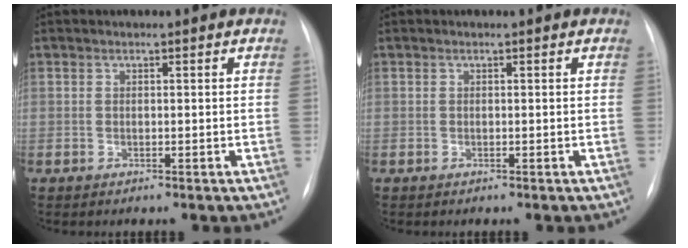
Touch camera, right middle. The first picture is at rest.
{"total": 0.0}